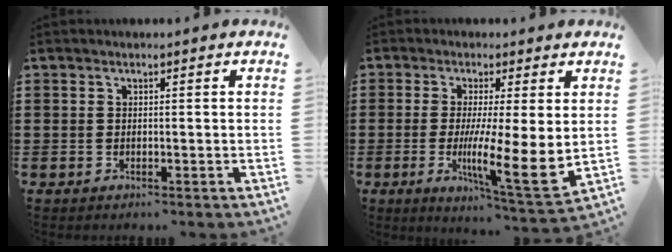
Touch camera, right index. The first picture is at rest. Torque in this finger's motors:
{"motor_torque": [1.92, 0.09, 0.84, 0.19]}